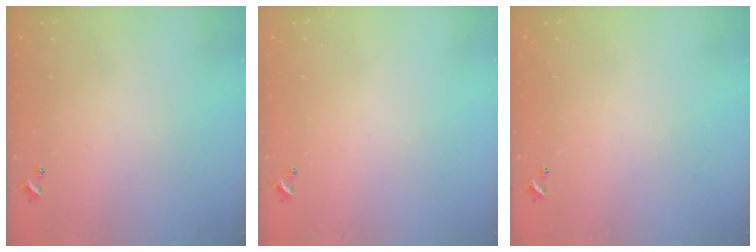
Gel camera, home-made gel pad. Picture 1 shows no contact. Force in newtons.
{"total": 0.0}
{"total": 0.0}